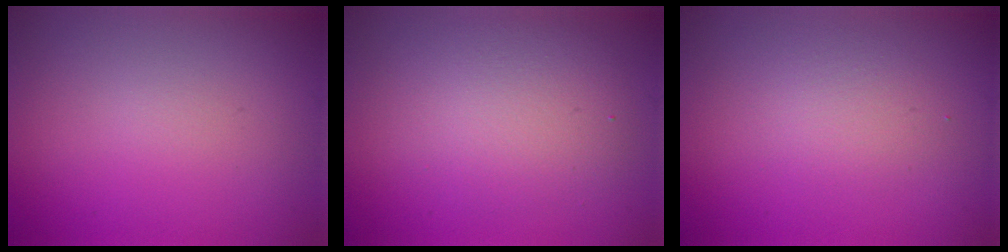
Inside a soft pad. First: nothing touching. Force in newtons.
{"total": 4.5, "press": 4.5, "slide": 0.2}
{"total": 2.0, "press": 2.0, "slide": 0.1}